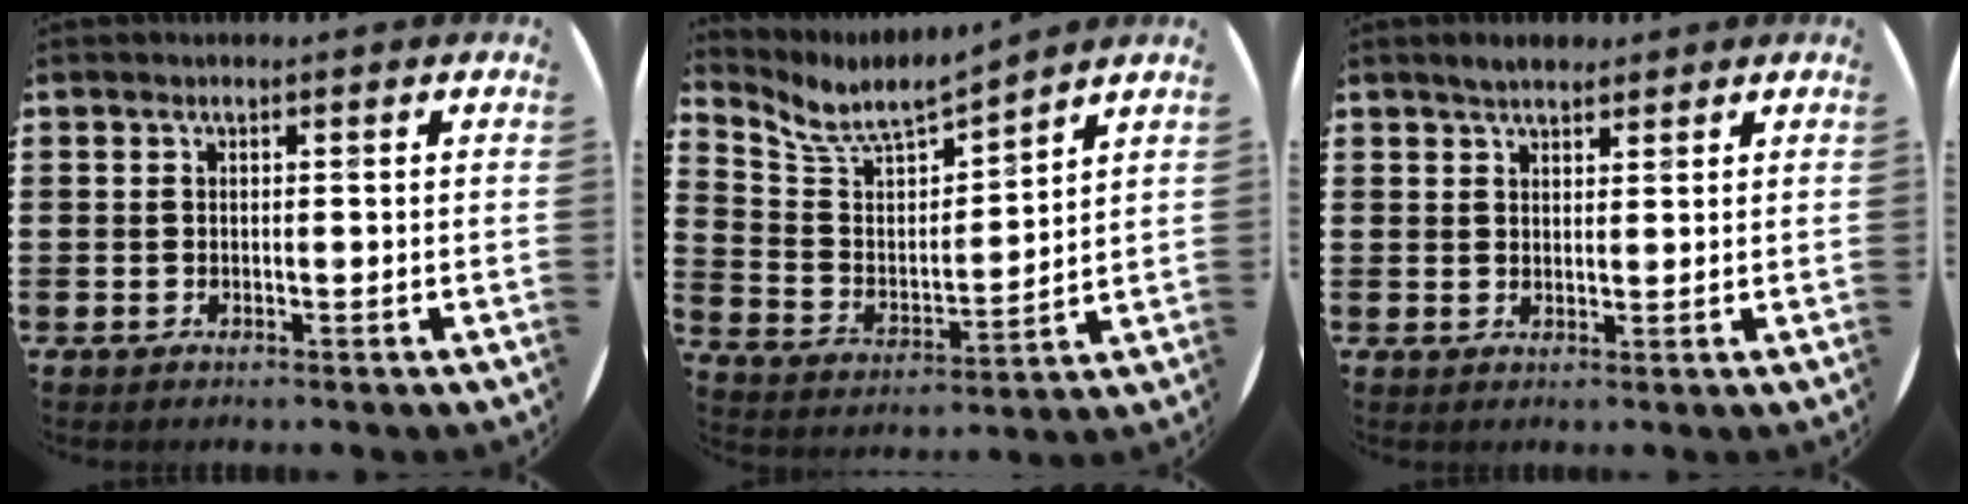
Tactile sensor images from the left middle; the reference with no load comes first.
{"total": 6.7, "force": [6.2, 1.4, 2.3], "torque": [-0.075, -0.048, 0.104]}
{"total": 2.6, "force": [2.3, 0.9, 0.7], "torque": [-0.008, 0.003, 0.042]}